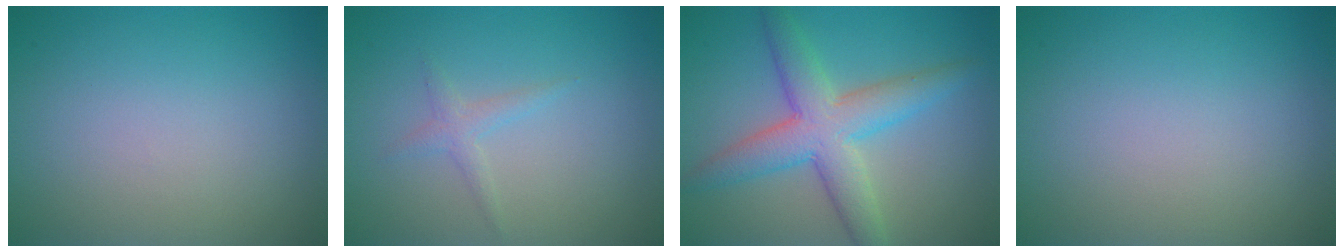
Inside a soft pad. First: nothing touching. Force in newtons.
{"total": 1.2, "press": 1.2, "slide": 0.1}
{"total": 5.9, "press": 5.9, "slide": 0.0}
{"total": 0.0}